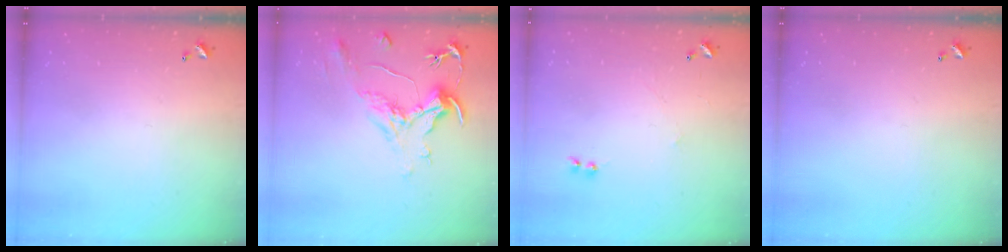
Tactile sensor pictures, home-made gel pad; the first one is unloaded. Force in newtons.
{"total": 2.3, "press": 1.8, "slide": 1.3}
{"total": 1.2, "press": 1.2, "slide": 0.3}
{"total": 0.0}